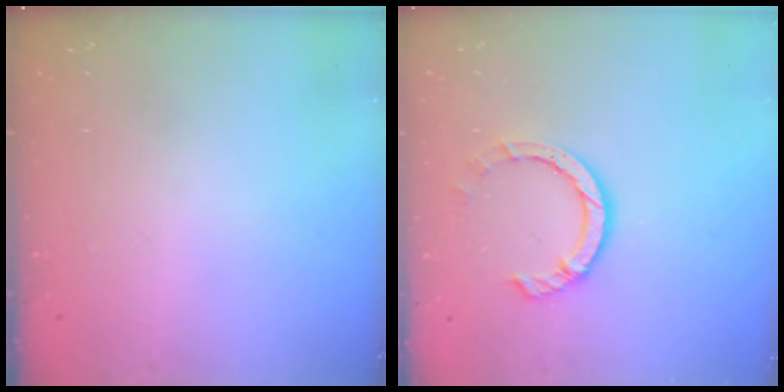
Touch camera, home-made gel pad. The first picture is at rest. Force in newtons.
{"total": 7.1, "press": 7.0, "slide": 1.1}